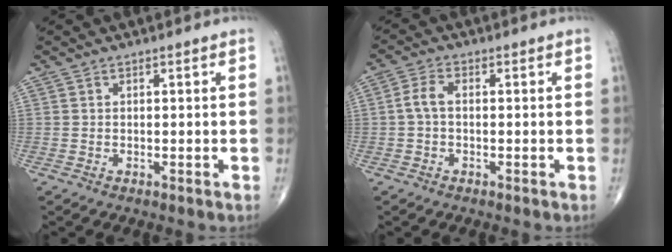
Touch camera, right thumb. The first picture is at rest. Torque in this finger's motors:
{"motor_torque": [-0.02, -0.02, 0.25, -0.25, 0.04]}